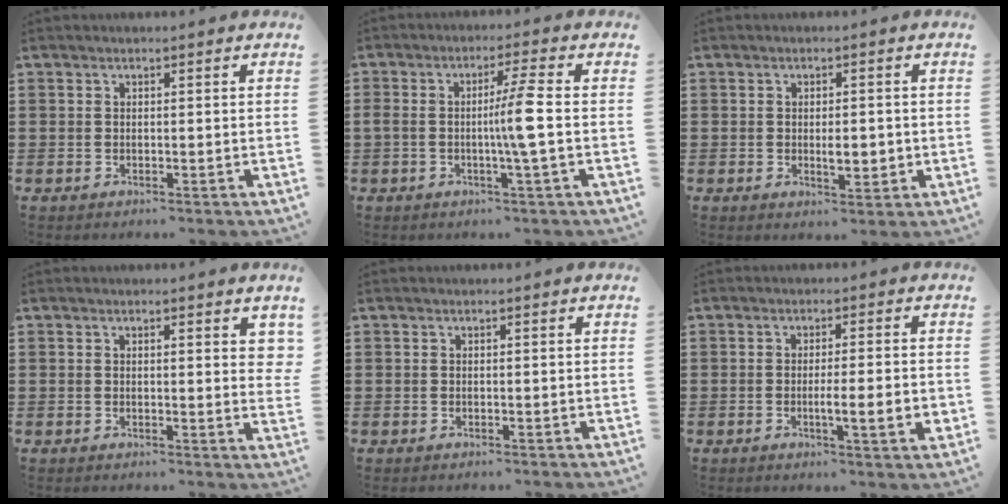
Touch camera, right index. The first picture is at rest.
{"total": 5.6, "force": [-0.7, -0.5, 5.5], "torque": [-0.101, -0.004, -0.020]}
{"total": 3.5, "force": [-0.3, 1.4, 3.2], "torque": [-0.050, 0.000, -0.007]}
{"total": 1.4, "force": [0.8, 0.2, 1.1], "torque": [-0.016, -0.002, 0.012]}
{"total": 0.0}
{"total": 5.1, "force": [-1.1, 0.4, 5.0], "torque": [-0.073, -0.011, -0.021]}